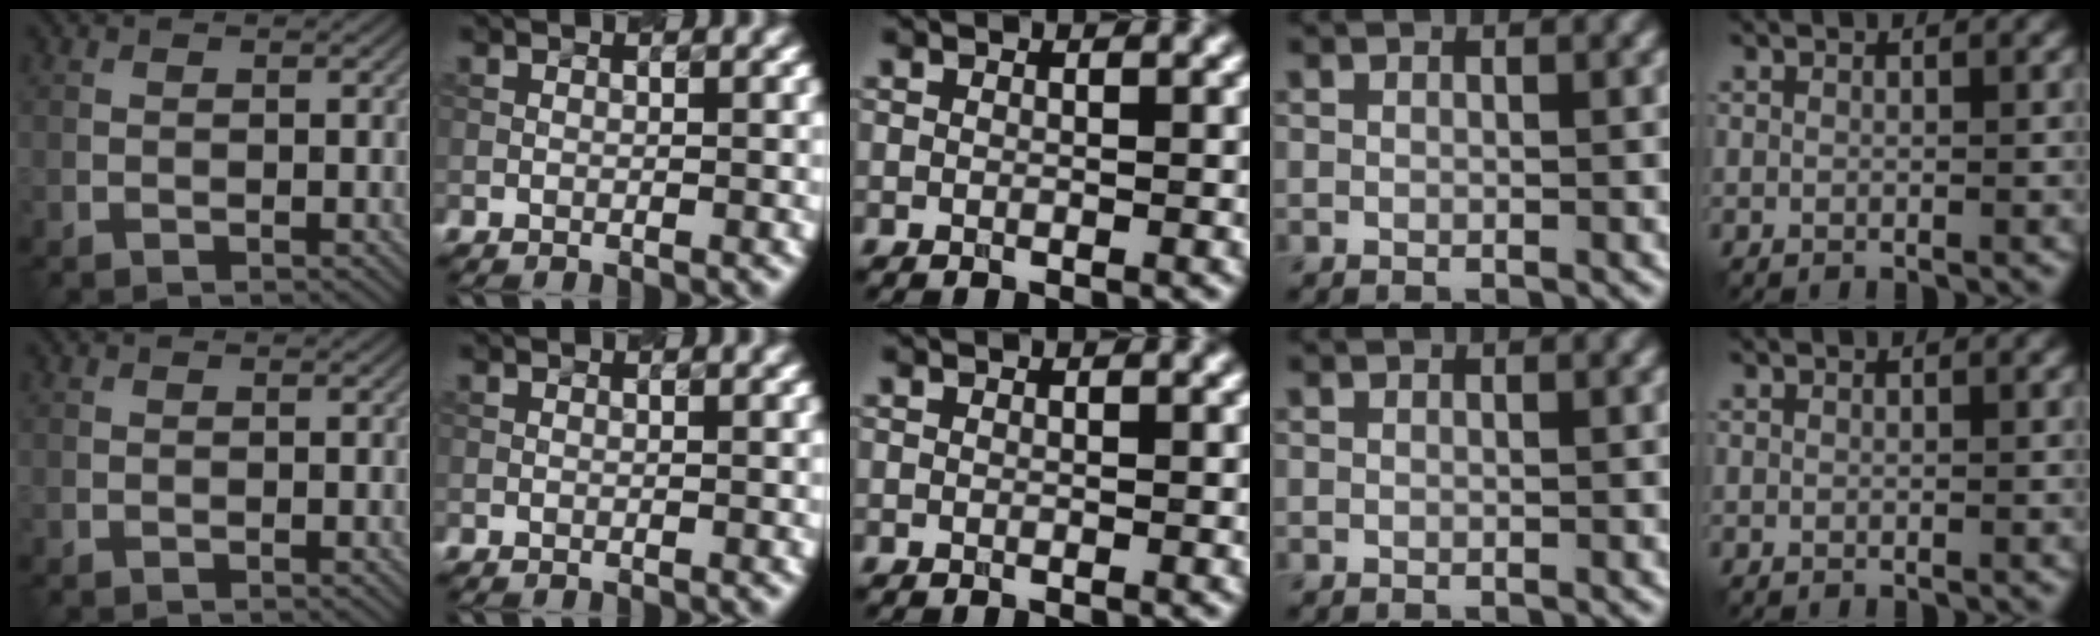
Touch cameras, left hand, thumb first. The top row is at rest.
{}